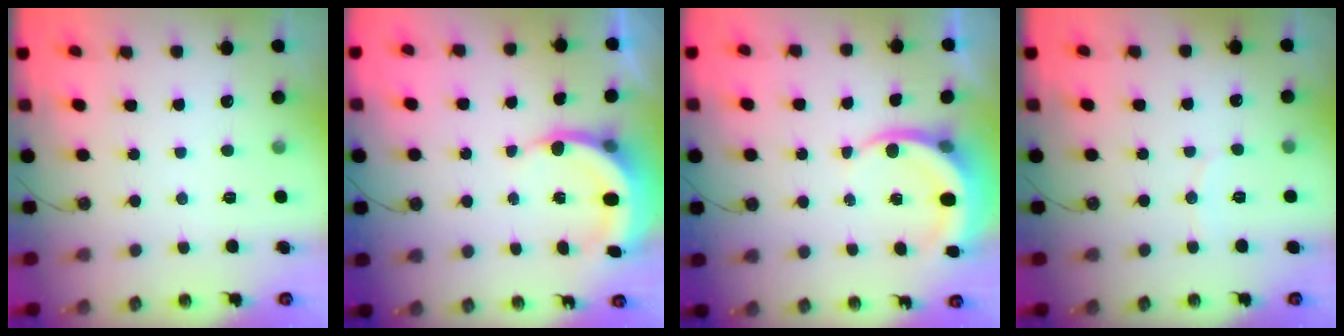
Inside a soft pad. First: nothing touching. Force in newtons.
{"total": 6.0, "press": 5.8, "slide": 1.7}
{"total": 5.9, "press": 5.8, "slide": 0.7}
{"total": 3.7, "press": 3.6, "slide": 0.4}